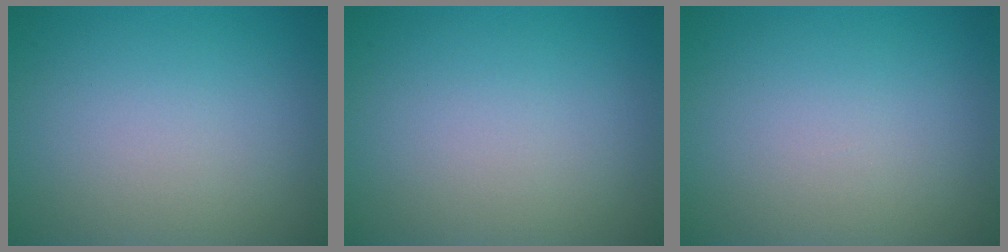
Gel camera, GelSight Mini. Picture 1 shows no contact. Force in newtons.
{"total": 0.0}
{"total": 0.0}